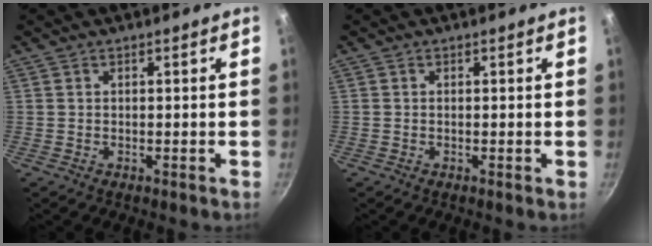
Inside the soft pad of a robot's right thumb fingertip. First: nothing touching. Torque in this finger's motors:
{"motor_torque": [-0.03, 0.30, 0.42, -0.21, -0.01]}